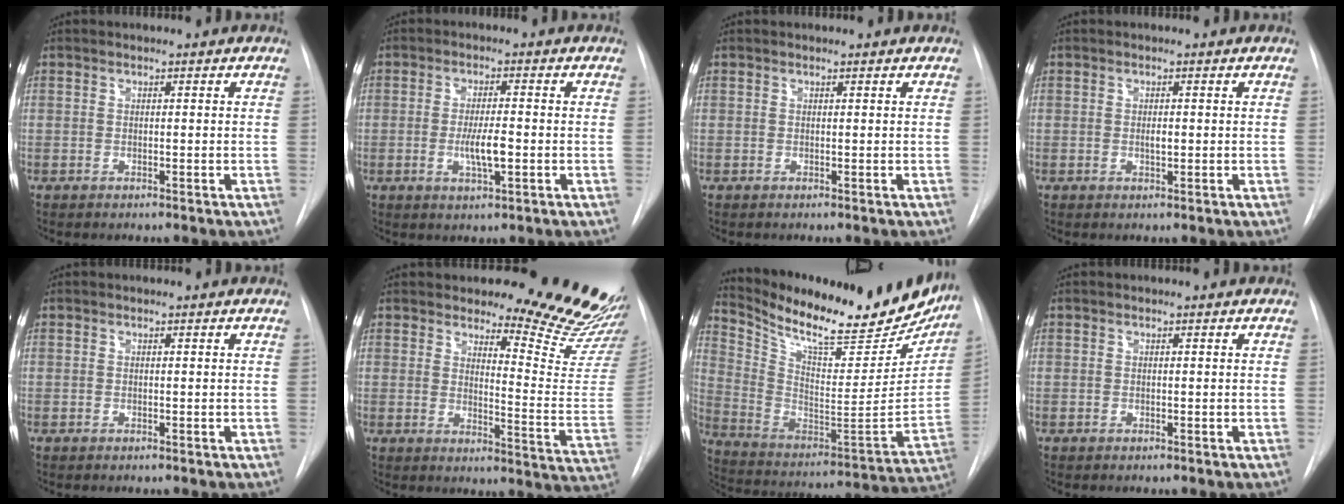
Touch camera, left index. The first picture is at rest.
{"total": 4.8, "force": [-1.4, 0.8, 4.5], "torque": [-0.085, -0.010, -0.023]}
{"total": 0.6, "force": [0.5, 0.2, 0.1], "torque": [-0.009, 0.005, 0.000]}
{"total": 1.2, "force": [-0.4, 0.4, 1.0], "torque": [-0.017, -0.005, -0.007]}
{"total": 0.0}
{"total": 16.7, "force": [15.7, 2.1, 5.3], "torque": [-0.046, -0.146, 0.160]}
{"total": 27.1, "force": [22.6, 7.5, 13.1], "torque": [-0.219, -0.040, 0.325]}
{"total": 0.0}